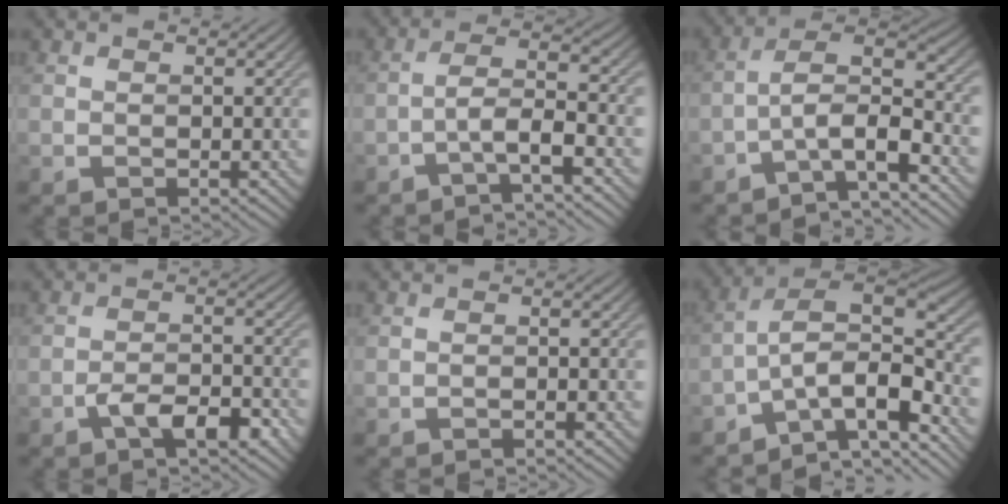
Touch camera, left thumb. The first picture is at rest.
{"total": 5.6, "force": [-3.0, 1.1, 4.6], "torque": [-0.081, 0.015, -0.064]}
{"total": 8.4, "force": [-4.6, 2.3, 6.6], "torque": [-0.105, 0.008, -0.089]}
{"total": 4.9, "force": [-2.9, 1.8, 3.5], "torque": [-0.061, 0.007, -0.054]}
{"total": 0.8, "force": [-0.6, 0.1, 0.5], "torque": [-0.009, 0.002, -0.014]}
{"total": 11.4, "force": [-6.9, 4.2, 8.1], "torque": [-0.134, 0.002, -0.136]}